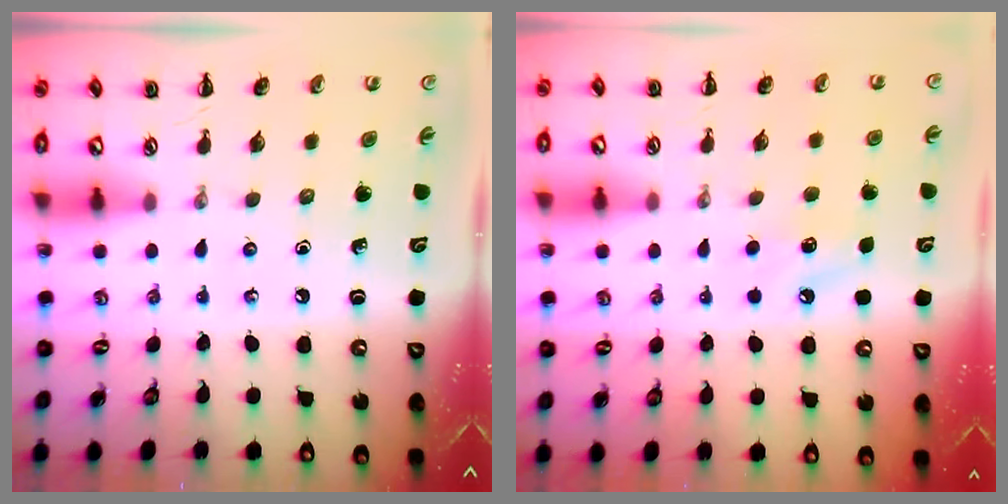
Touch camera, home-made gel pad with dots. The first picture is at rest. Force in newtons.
{"total": 6.3, "press": 6.0, "slide": 1.6}